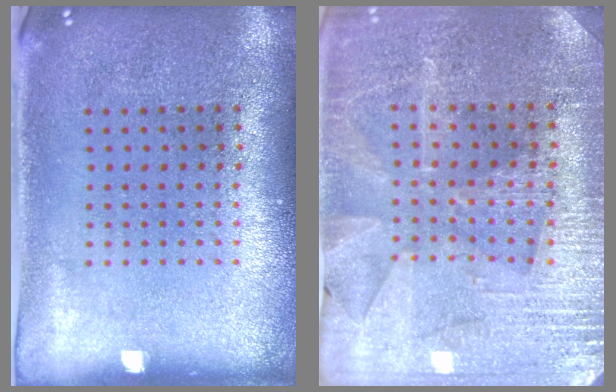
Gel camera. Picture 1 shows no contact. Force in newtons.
{"total": 3.1, "press": 3.0, "slide": 0.5}